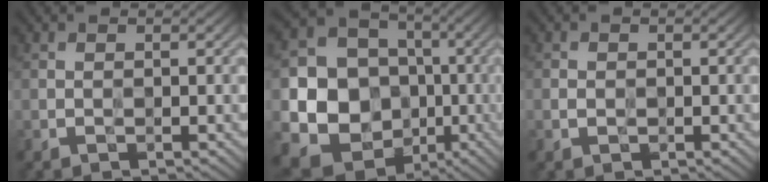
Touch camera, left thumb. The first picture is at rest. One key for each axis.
{"total": 17.1, "fx": -3.5, "fy": 15.2, "fz": 6.9, "tx": -0.171, "ty": -0.034, "tz": -0.077}
{"total": 0.8, "fx": -0.2, "fy": 0.7, "fz": 0.3, "tx": -0.009, "ty": -0.003, "tz": -0.006}